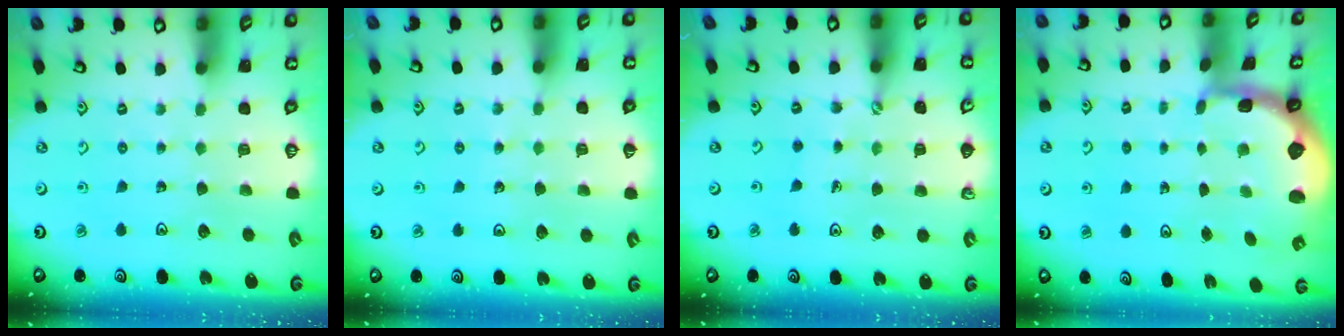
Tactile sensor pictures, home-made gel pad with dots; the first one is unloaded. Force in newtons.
{"total": 4.2, "press": 4.2, "slide": 0.5}
{"total": 1.2, "press": 1.2, "slide": 0.2}
{"total": 2.3, "press": 1.5, "slide": 1.8}